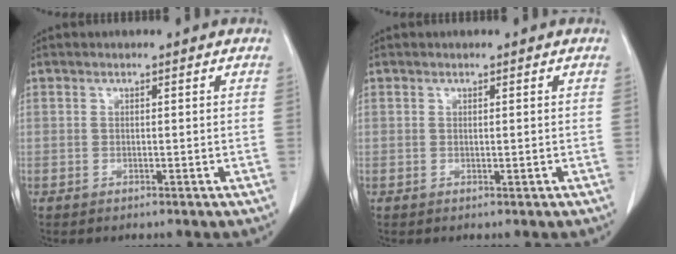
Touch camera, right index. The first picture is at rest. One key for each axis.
{"total": 0.0}